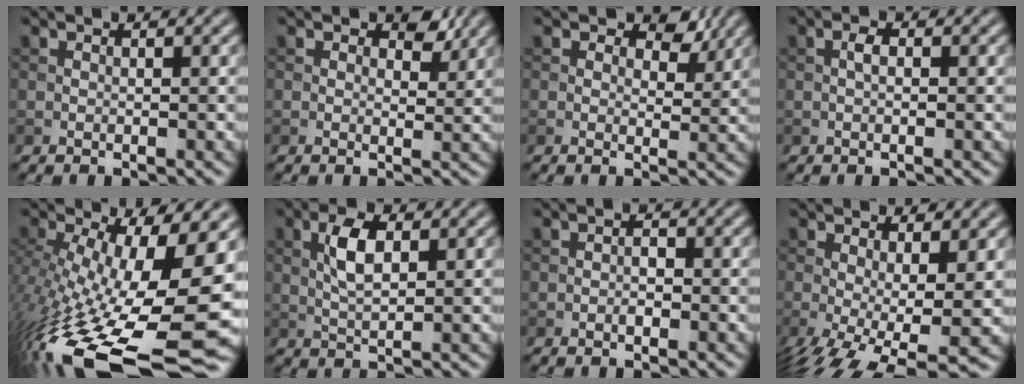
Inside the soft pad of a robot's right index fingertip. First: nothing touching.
{"total": 1.9, "force": [1.0, 1.0, 1.2], "torque": [-0.013, -0.006, 0.014]}
{"total": 3.3, "force": [1.7, 1.8, 2.1], "torque": [-0.028, -0.004, 0.022]}
{"total": 1.4, "force": [-0.2, 0.4, 1.3], "torque": [-0.026, 0.002, -0.005]}
{"total": 16.9, "force": [-4.9, 5.6, 15.2], "torque": [-0.277, -0.017, -0.078]}
{"total": 3.7, "force": [0.8, 1.5, 3.3], "torque": [-0.068, 0.003, 0.016]}
{"total": 1.1, "force": [-0.4, 0.5, 0.9], "torque": [-0.013, 0.002, -0.008]}
{"total": 8.7, "force": [-2.6, 2.6, 7.9], "torque": [-0.132, -0.027, -0.031]}